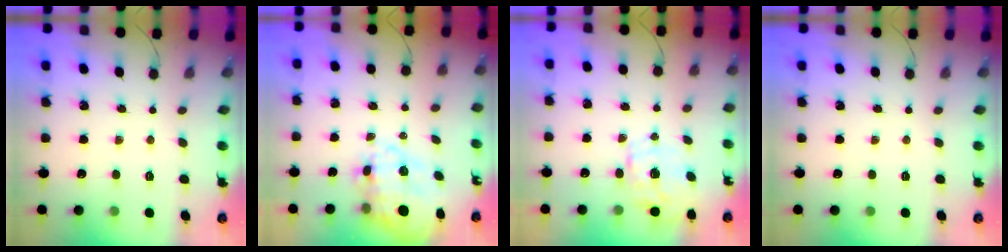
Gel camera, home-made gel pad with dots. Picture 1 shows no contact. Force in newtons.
{"total": 14.2, "press": 13.9, "slide": 2.9}
{"total": 2.1, "press": 0.6, "slide": 2.0}
{"total": 0.0}